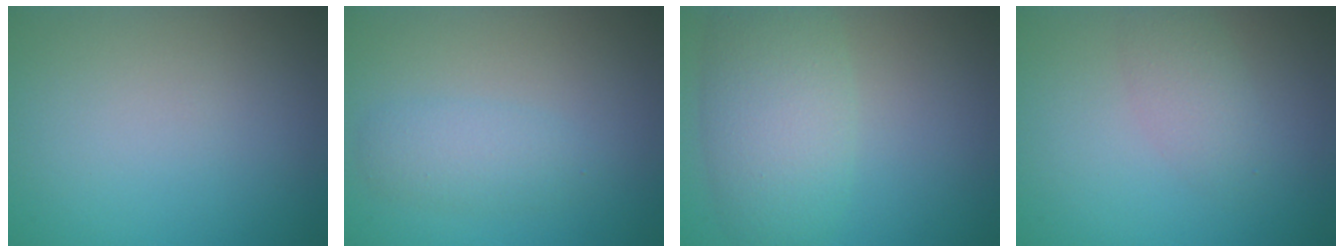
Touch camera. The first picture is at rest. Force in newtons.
{"total": 2.2, "press": 2.2, "slide": 0.0}
{"total": 5.9, "press": 5.9, "slide": 0.0}
{"total": 2.1, "press": 2.1, "slide": 0.1}